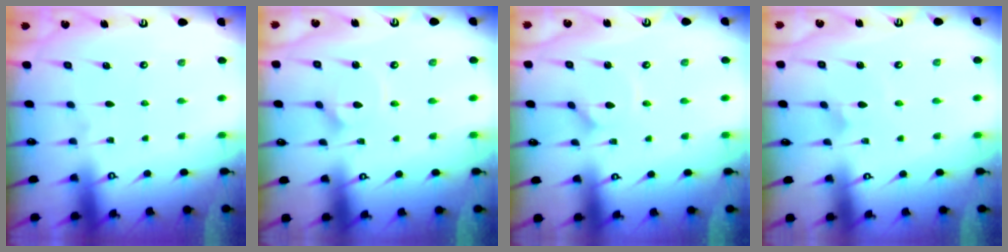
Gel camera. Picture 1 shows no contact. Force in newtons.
{"total": 3.5, "press": 3.4, "slide": 0.3}
{"total": 1.3, "press": 1.2, "slide": 0.3}
{"total": 1.9, "press": 1.9, "slide": 0.1}